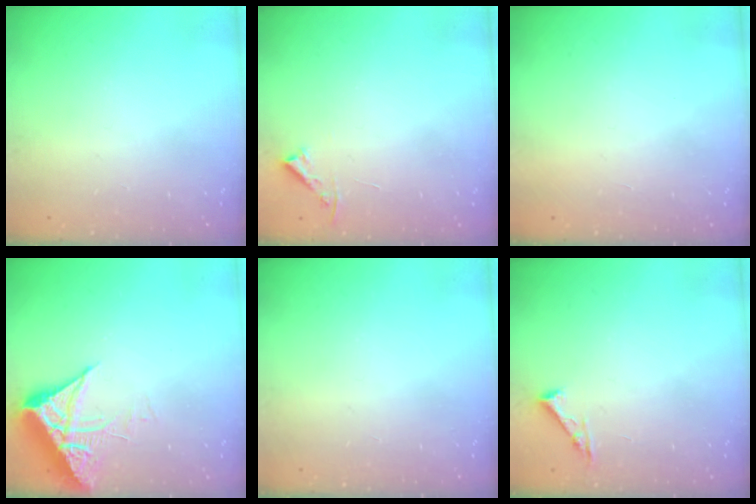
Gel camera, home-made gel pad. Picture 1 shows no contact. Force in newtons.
{"total": 3.8, "press": 3.8, "slide": 0.6}
{"total": 1.5, "press": 1.5, "slide": 0.1}
{"total": 6.6, "press": 6.6, "slide": 0.8}
{"total": 0.0}
{"total": 5.3, "press": 5.2, "slide": 0.7}